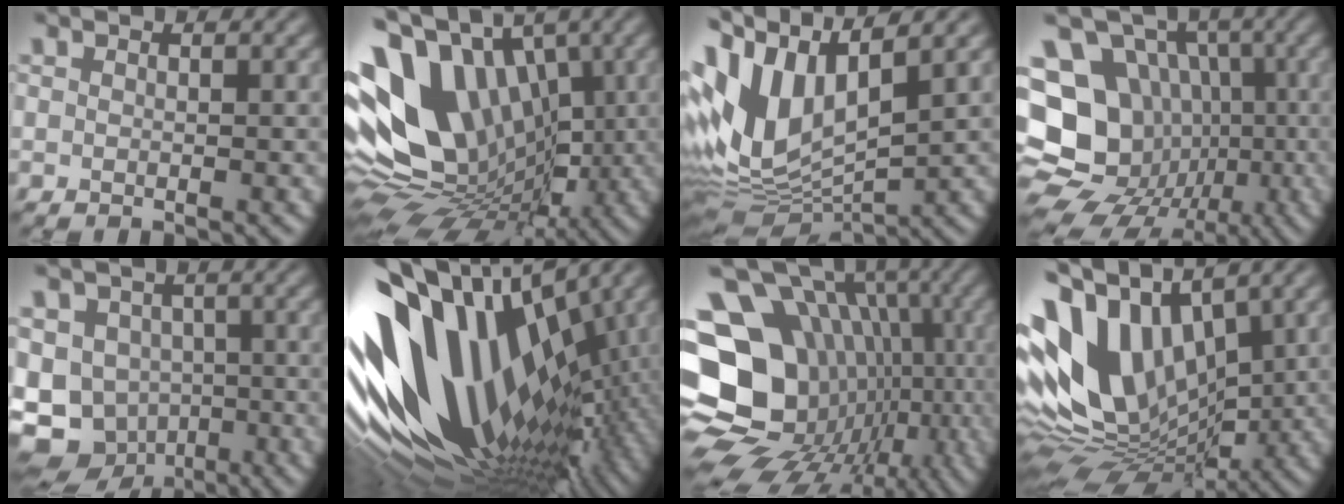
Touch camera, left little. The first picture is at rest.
{"total": 13.8, "force": [2.0, 9.4, 9.8], "torque": [-0.195, 0.012, 0.021]}
{"total": 11.9, "force": [3.8, 6.0, 9.5], "torque": [-0.223, 0.007, 0.071]}
{"total": 18.9, "force": [-1.8, 16.8, 8.6], "torque": [-0.192, 0.017, -0.038]}
{"total": 10.1, "force": [-3.9, 8.3, 4.2], "torque": [-0.081, -0.026, -0.069]}
{"total": 16.3, "force": [1.2, 10.5, 12.5], "torque": [-0.230, 0.020, 0.015]}
{"total": 18.7, "force": [-2.7, 15.1, 10.6], "torque": [-0.157, 0.016, -0.034]}
{"total": 14.2, "force": [3.5, 8.6, 10.8], "torque": [-0.225, 0.012, 0.055]}